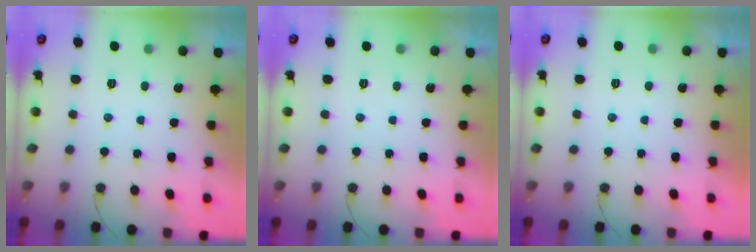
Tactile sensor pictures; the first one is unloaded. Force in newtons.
{"total": 0.0}
{"total": 1.8, "press": 1.8, "slide": 0.0}